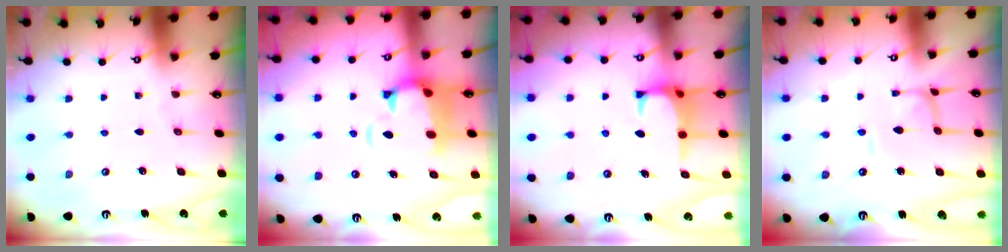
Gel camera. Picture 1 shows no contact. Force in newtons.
{"total": 3.6, "press": 3.3, "slide": 1.6}
{"total": 0.9, "press": 0.7, "slide": 0.7}
{"total": 2.1, "press": 2.1, "slide": 0.0}